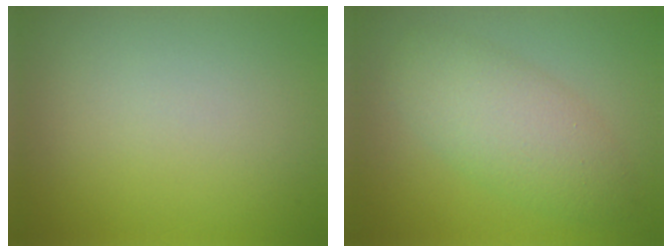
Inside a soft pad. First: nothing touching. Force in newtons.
{"total": 4.8, "press": 4.8, "slide": 0.1}